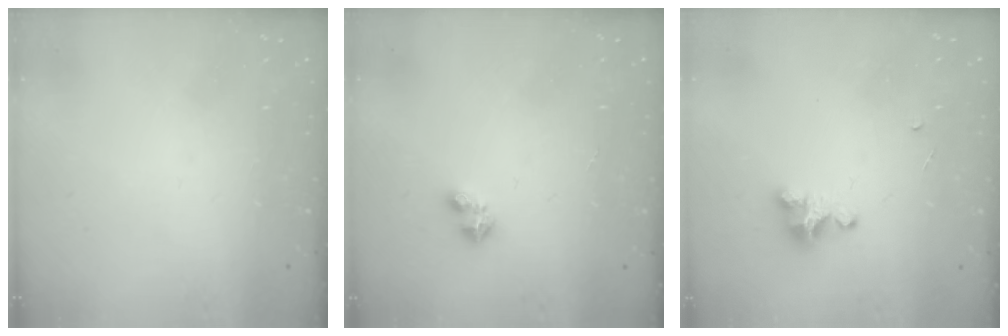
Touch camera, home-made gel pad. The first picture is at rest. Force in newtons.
{"total": 2.9, "press": 2.9, "slide": 0.5}
{"total": 3.4, "press": 3.4, "slide": 0.4}